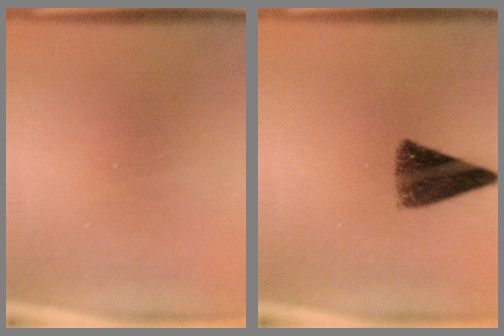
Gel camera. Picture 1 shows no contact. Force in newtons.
{"total": 8.8}